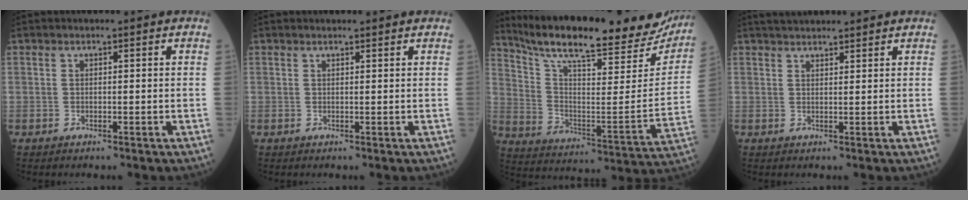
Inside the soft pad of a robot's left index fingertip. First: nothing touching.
{"total": 2.1, "force": [2.1, 0.2, 0.6], "torque": [-0.012, 0.009, 0.024]}
{"total": 29.3, "force": [25.8, 4.2, 13.1], "torque": [-0.223, -0.065, 0.357]}
{"total": 5.4, "force": [5.0, 0.8, 1.9], "torque": [-0.029, 0.036, 0.078]}